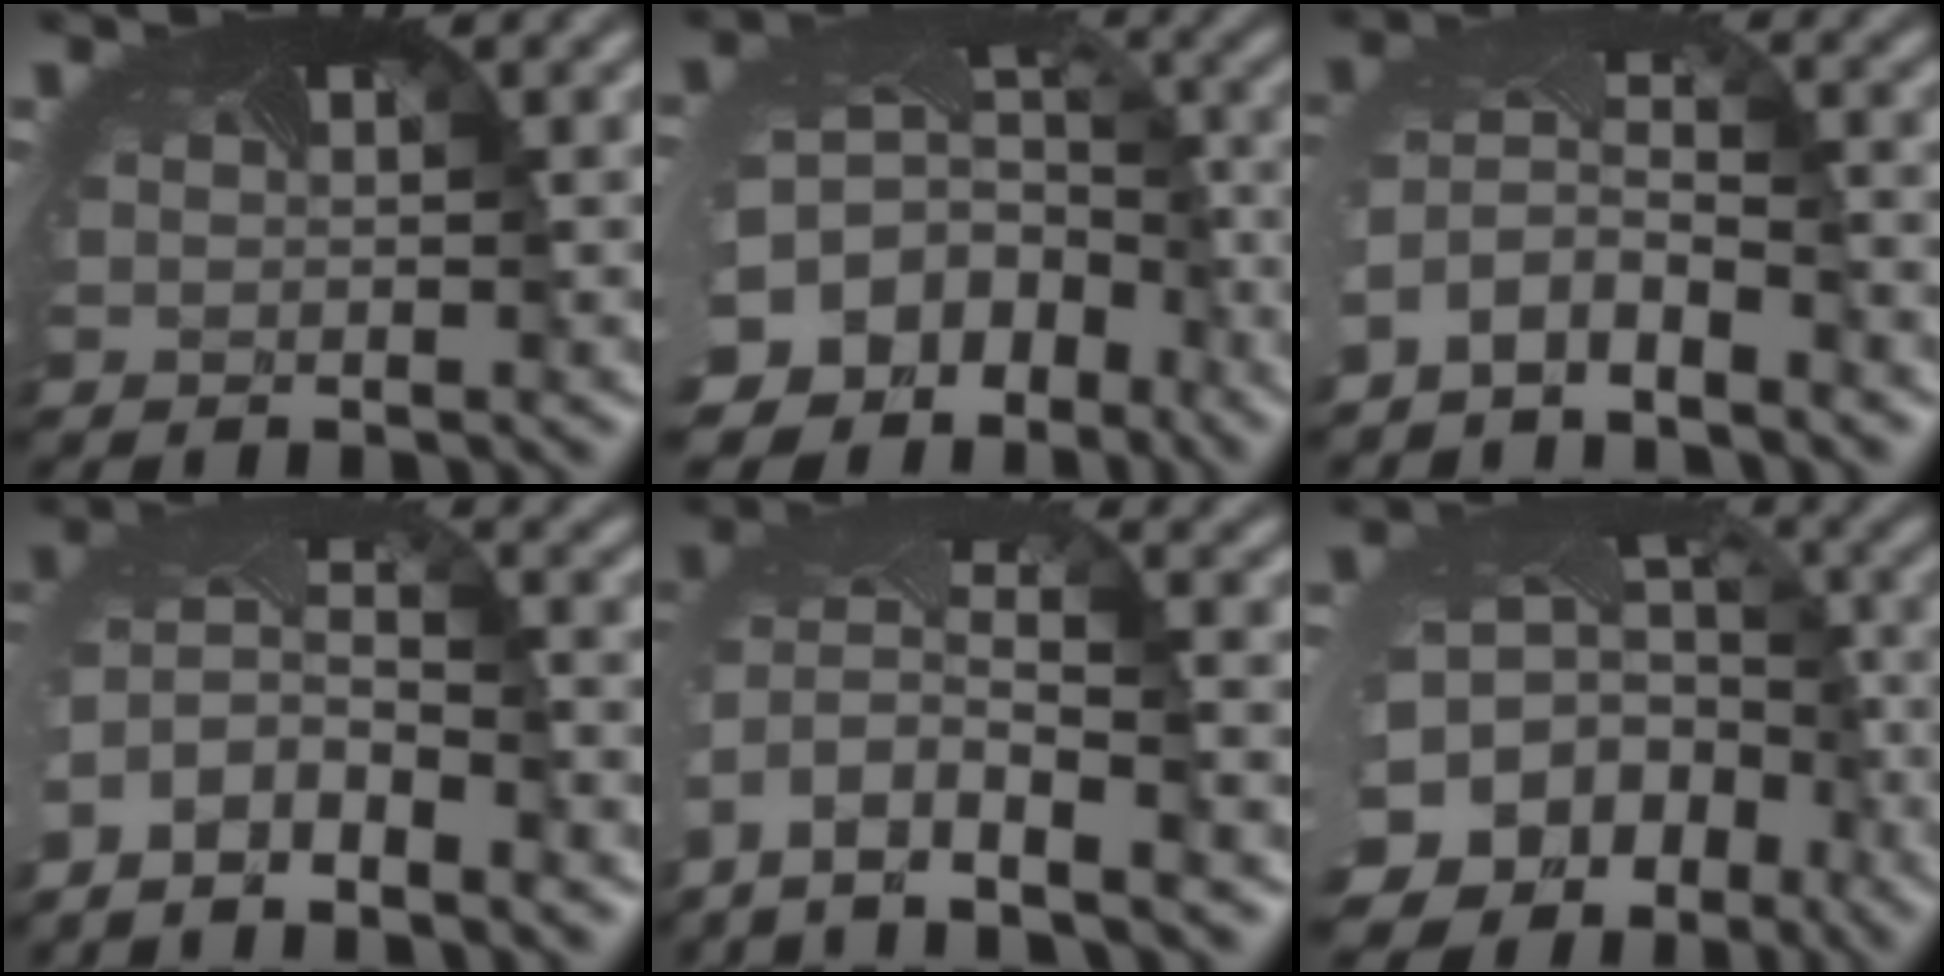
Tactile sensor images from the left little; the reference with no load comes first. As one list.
[{"total": 17.0, "force": [-8.7, 13.2, 6.0], "torque": [-0.155, -0.060, -0.109]}, {"total": 3.4, "force": [-2.7, 1.3, 1.6], "torque": [-0.055, -0.010, -0.060]}, {"total": 5.2, "force": [-3.5, 1.9, 3.4], "torque": [-0.091, -0.010, -0.069]}, {"total": 9.1, "force": [-4.9, 4.2, 6.5], "torque": [-0.157, -0.021, -0.070]}, {"total": 18.7, "force": [-9.1, 14.7, 7.1], "torque": [-0.175, -0.067, -0.117]}]